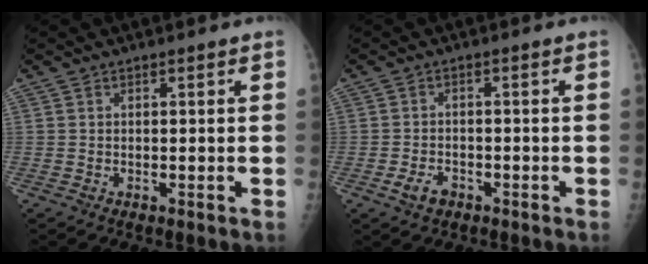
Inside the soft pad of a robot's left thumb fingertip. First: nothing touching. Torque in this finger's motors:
{"motor_torque": [-0.12, 0.13, 0.13, -0.13, 0.00]}